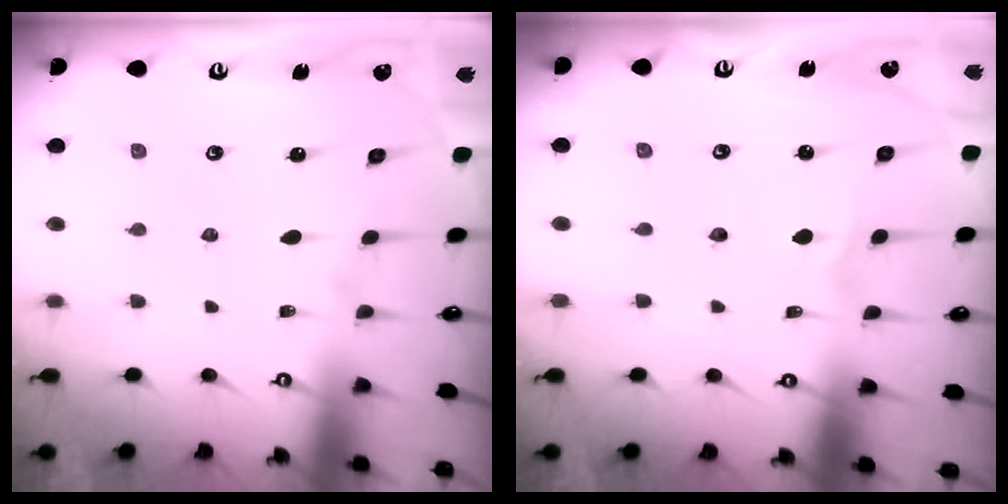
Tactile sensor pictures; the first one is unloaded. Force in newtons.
{"total": 1.1, "press": 1.1, "slide": 0.0}